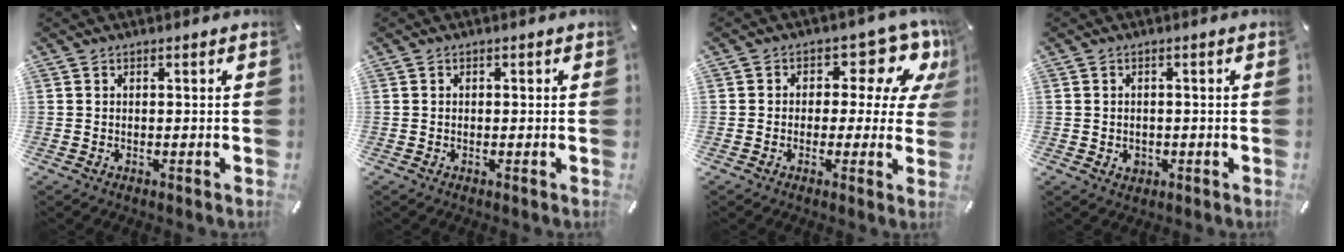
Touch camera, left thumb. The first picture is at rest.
{"total": 0.5, "force": [-0.1, 0.5, 0.2], "torque": [-0.003, 0.004, -0.003]}
{"total": 11.3, "force": [4.4, 6.6, 8.0], "torque": [-0.093, -0.030, 0.072]}
{"total": 2.3, "force": [-0.5, 2.0, 1.0], "torque": [-0.019, 0.005, -0.011]}